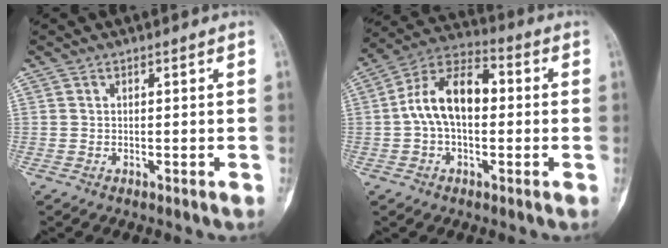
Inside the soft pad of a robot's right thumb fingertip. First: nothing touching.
{"total": 13.0, "force": [0.3, 7.7, 10.5], "torque": [-0.178, 0.040, -0.006]}